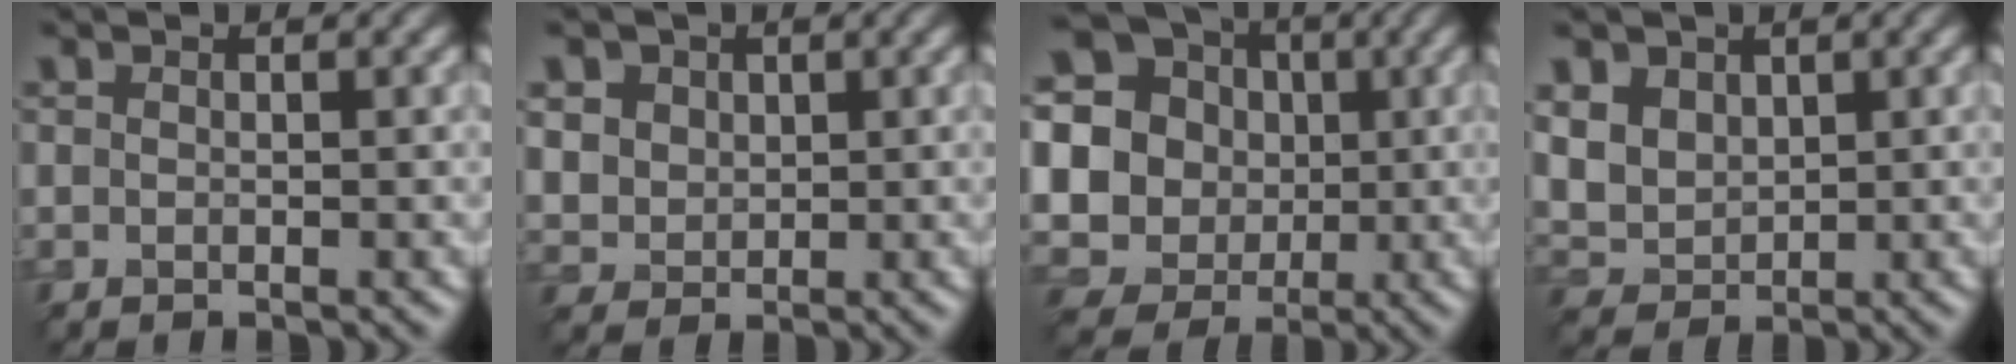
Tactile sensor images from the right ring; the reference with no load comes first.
{"total": 4.9, "force": [2.3, 3.9, 1.9], "torque": [-0.066, 0.008, 0.042]}
{"total": 21.6, "force": [2.6, 20.2, 7.0], "torque": [-0.182, 0.014, 0.007]}
{"total": 6.0, "force": [2.4, 4.6, 3.0], "torque": [-0.094, 0.011, 0.050]}